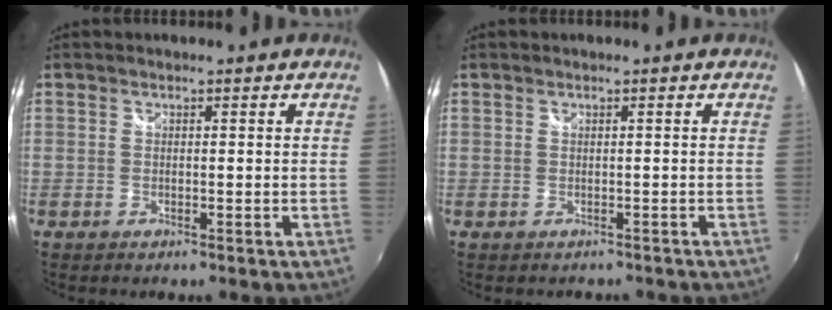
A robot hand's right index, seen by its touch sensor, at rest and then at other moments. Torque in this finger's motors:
{"motor_torque": [-1.15, 0.26, -0.78, -0.18]}